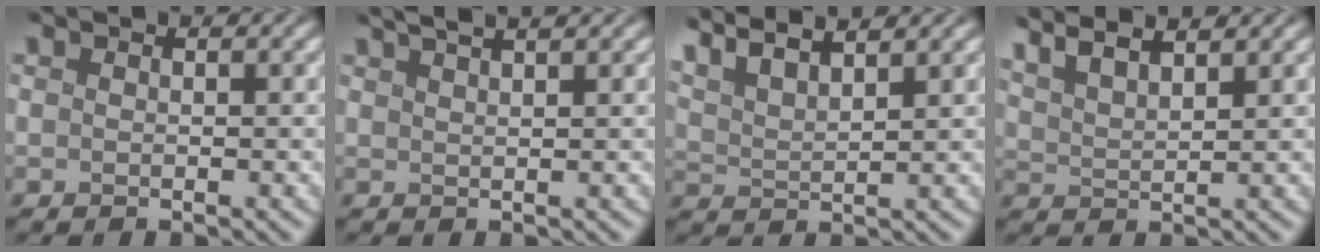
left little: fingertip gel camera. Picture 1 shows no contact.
{"total": 4.6, "force": [3.5, 1.1, 2.7], "torque": [-0.028, 0.030, 0.029]}
{"total": 8.0, "force": [6.0, 2.3, 4.7], "torque": [-0.115, 0.039, 0.079]}
{"total": 5.8, "force": [4.3, 1.5, 3.6], "torque": [-0.085, 0.028, 0.056]}